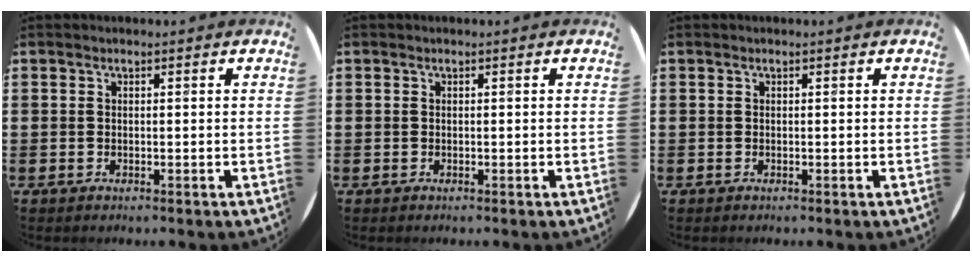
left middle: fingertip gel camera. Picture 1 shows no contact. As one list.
[{"total": 0.0}, {"total": 0.0}]